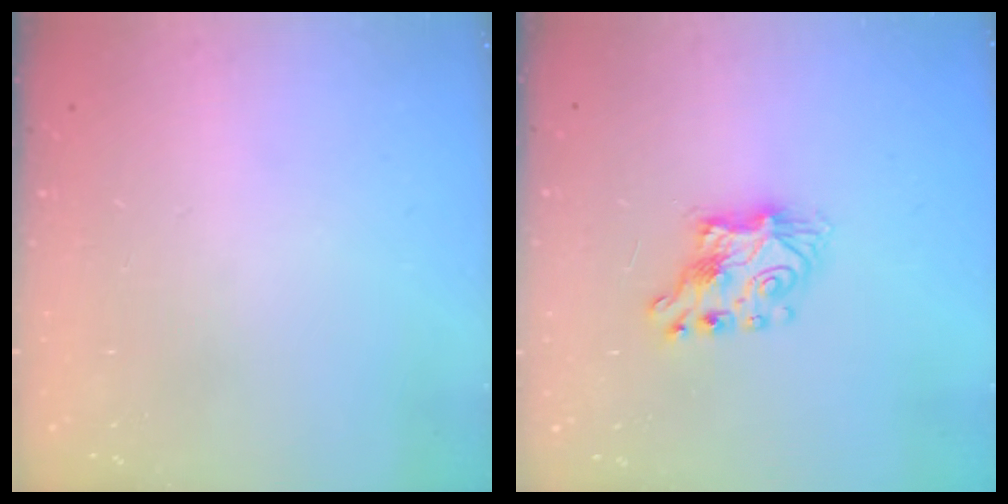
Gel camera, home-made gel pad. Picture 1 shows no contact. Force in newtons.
{"total": 7.2, "press": 7.2, "slide": 0.4}